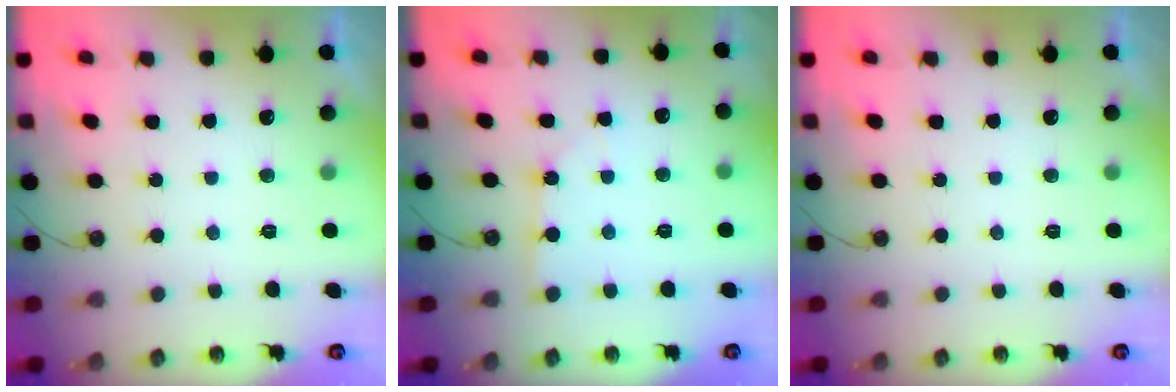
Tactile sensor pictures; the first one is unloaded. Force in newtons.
{"total": 2.3, "press": 2.3, "slide": 0.3}
{"total": 0.0}